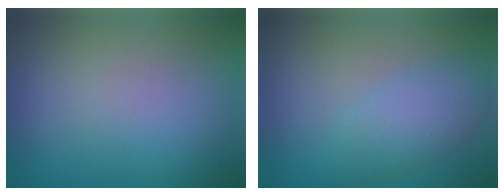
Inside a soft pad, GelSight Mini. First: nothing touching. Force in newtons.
{"total": 3.9, "press": 3.9, "slide": 0.2}